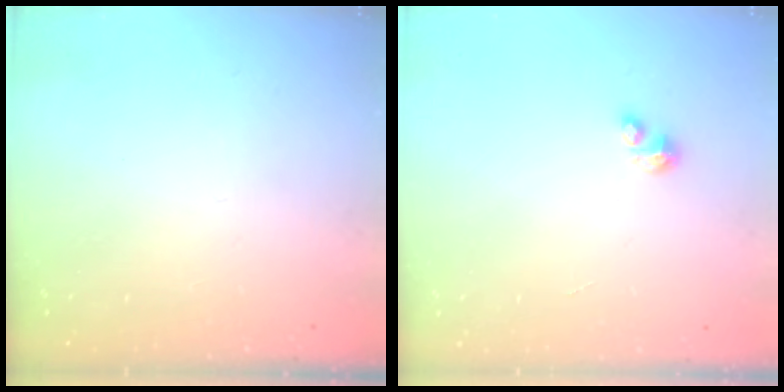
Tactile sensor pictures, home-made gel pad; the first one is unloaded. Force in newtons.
{"total": 1.7, "press": 1.7, "slide": 0.4}